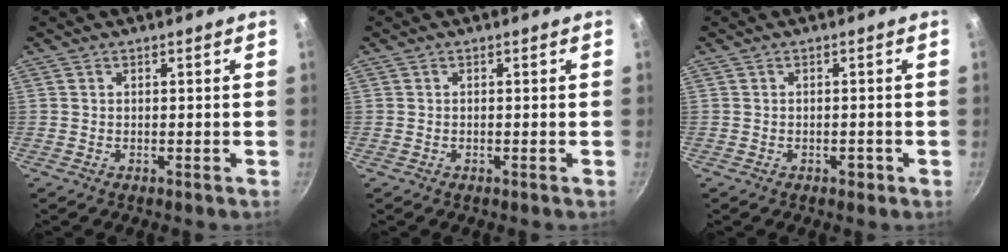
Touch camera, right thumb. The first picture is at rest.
{"total": 0.0}
{"total": 1.5, "force": [-0.7, 1.0, 0.9], "torque": [-0.012, 0.007, -0.006]}